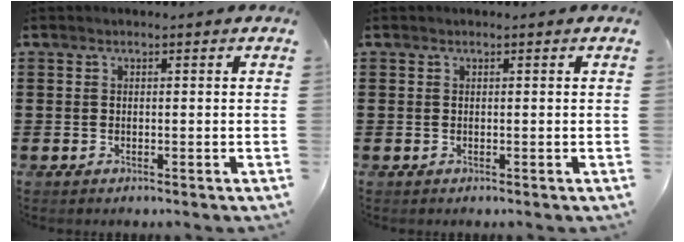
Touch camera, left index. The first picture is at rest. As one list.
[{"total": 0.0}]